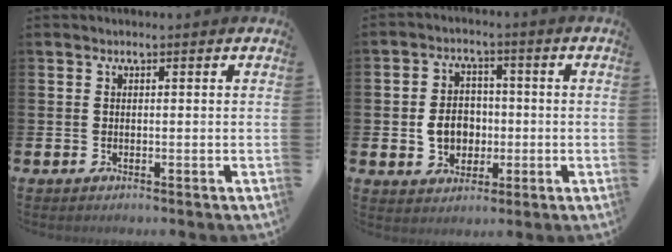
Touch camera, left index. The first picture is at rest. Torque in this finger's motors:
{"motor_torque": [0.91, 0.19, 0.52, 0.06]}